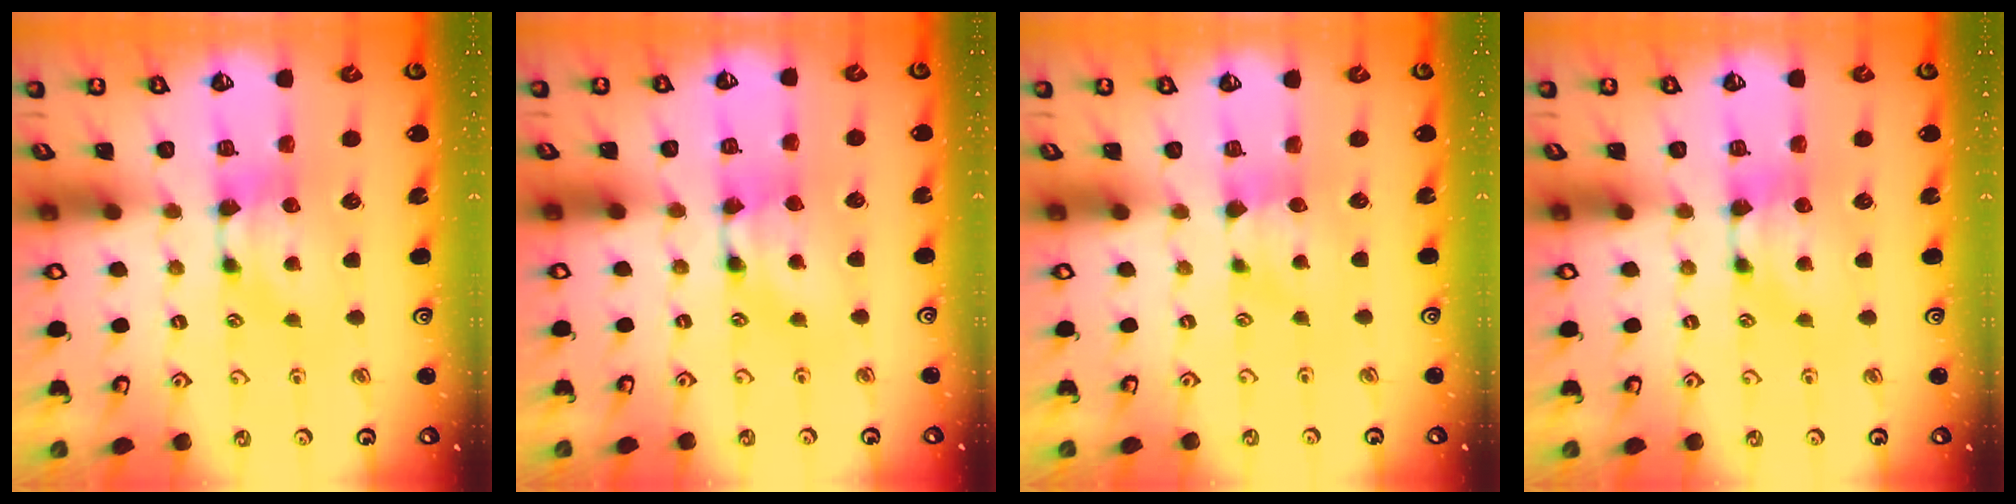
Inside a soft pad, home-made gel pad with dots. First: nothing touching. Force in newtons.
{"total": 1.5, "press": 1.5, "slide": 0.1}
{"total": 0.9, "press": 0.8, "slide": 0.5}
{"total": 0.0}